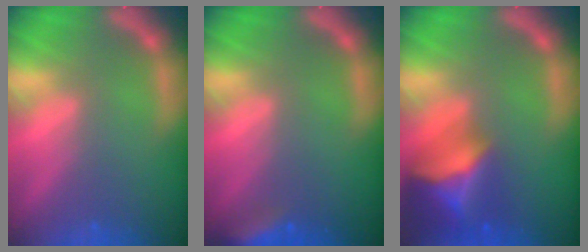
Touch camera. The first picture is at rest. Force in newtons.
{"total": 4.0}
{"total": 8.9}